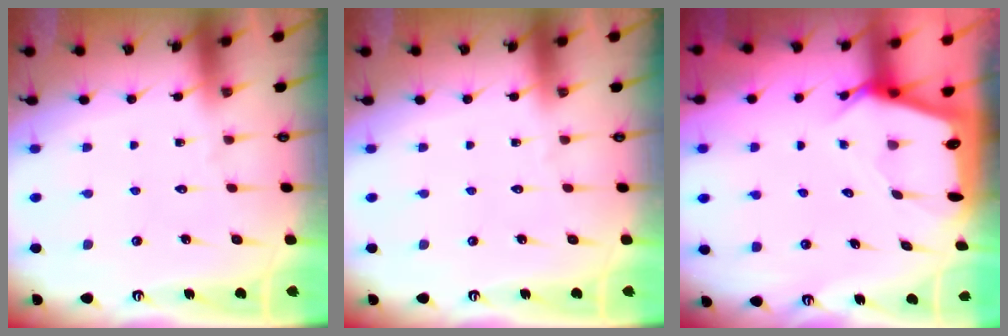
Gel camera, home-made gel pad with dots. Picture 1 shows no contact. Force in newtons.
{"total": 0.0}
{"total": 3.1, "press": 3.1, "slide": 0.2}